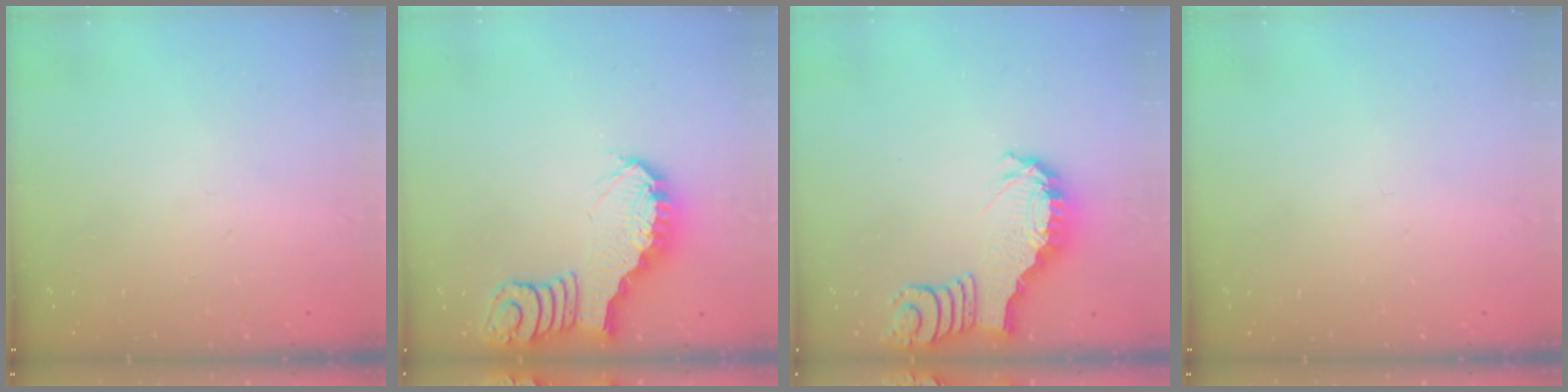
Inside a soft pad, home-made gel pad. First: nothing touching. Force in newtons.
{"total": 3.5, "press": 3.5, "slide": 0.3}
{"total": 2.9, "press": 2.8, "slide": 0.5}
{"total": 0.0}